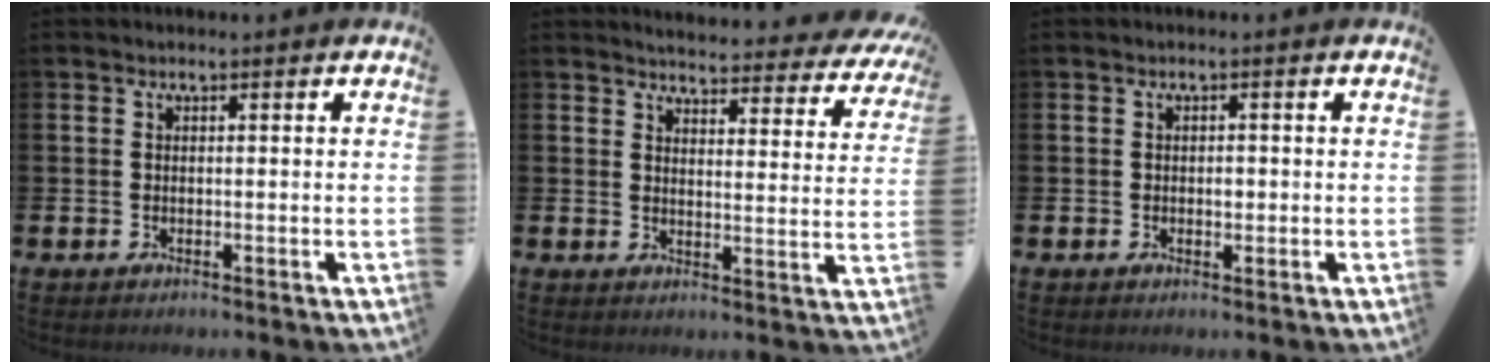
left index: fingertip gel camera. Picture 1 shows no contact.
{"total": 3.6, "force": [3.5, 0.6, 0.2], "torque": [-0.014, -0.037, 0.055]}
{"total": 1.0, "force": [-0.1, 0.7, 0.7], "torque": [-0.007, -0.001, -0.004]}